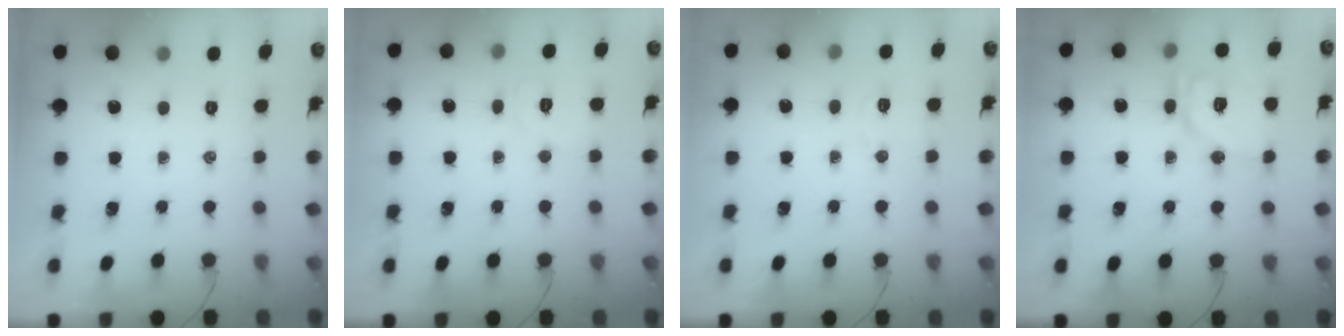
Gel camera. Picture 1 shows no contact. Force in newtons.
{"total": 5.8, "press": 5.7, "slide": 1.2}
{"total": 4.5, "press": 4.3, "slide": 1.1}
{"total": 13.4, "press": 13.3, "slide": 1.9}